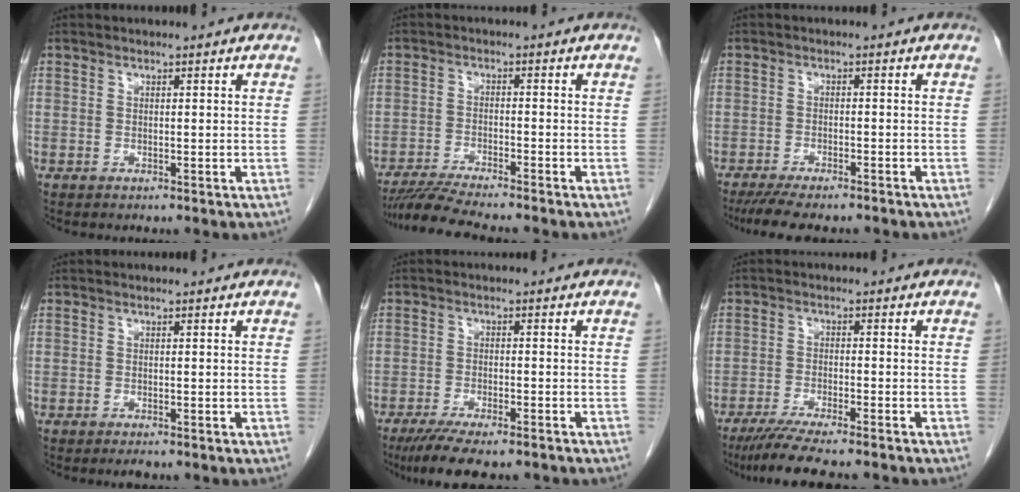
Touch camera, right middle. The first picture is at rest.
{"total": 7.2, "force": [-6.4, -0.7, 3.1], "torque": [-0.051, -0.023, -0.112]}
{"total": 9.3, "force": [-8.0, 1.7, 4.4], "torque": [-0.063, -0.010, -0.119]}
{"total": 0.9, "force": [-0.8, 0.1, 0.5], "torque": [-0.010, -0.002, -0.008]}
{"total": 10.0, "force": [-7.9, 2.7, 5.6], "torque": [-0.081, -0.011, -0.119]}
{"total": 10.1, "force": [-8.5, 0.5, 5.4], "torque": [-0.079, -0.024, -0.132]}